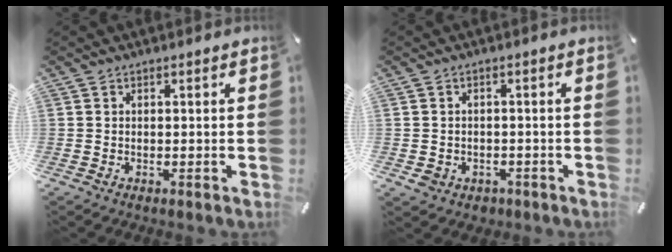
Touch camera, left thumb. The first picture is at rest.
{"total": 2.9, "force": [-1.1, 2.6, 0.7], "torque": [-0.011, -0.002, -0.023]}